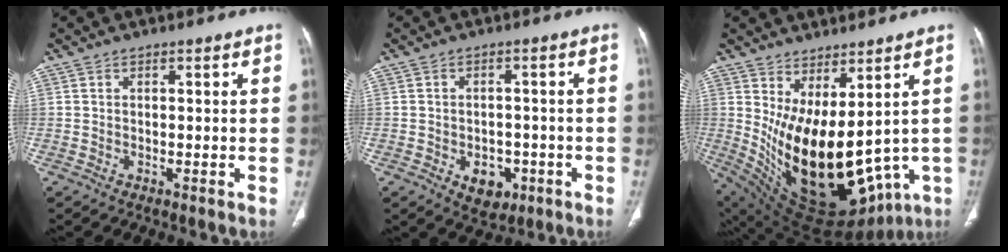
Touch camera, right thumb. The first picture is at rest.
{"total": 5.8, "force": [-2.3, 4.2, 3.3], "torque": [-0.024, 0.012, -0.022]}
{"total": 21.8, "force": [1.5, 10.7, 18.9], "torque": [-0.300, -0.053, 0.072]}